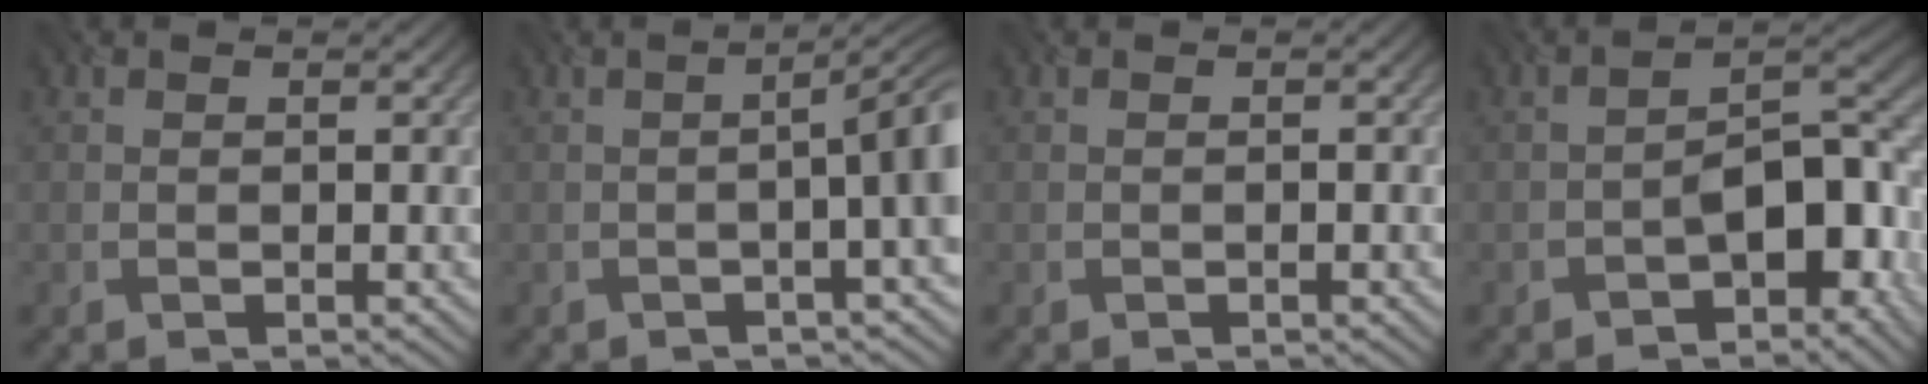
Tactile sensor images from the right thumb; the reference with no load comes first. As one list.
[{"total": 7.0, "force": [-0.6, 1.7, 6.8], "torque": [-0.082, 0.005, -0.017]}, {"total": 0.0}, {"total": 8.3, "force": [-3.5, 3.9, 6.4], "torque": [-0.079, 0.009, -0.063]}]